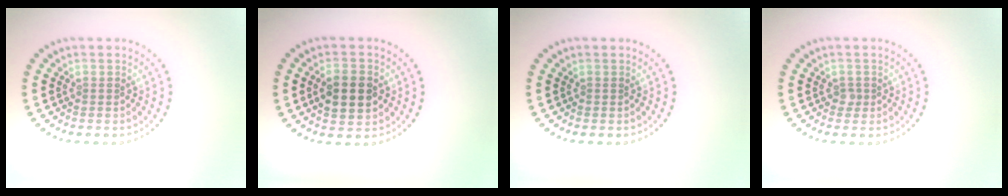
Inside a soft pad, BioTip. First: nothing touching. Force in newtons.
{"total": 4.7, "press": 4.7, "slide": 0.1}
{"total": 0.0}
{"total": 0.8, "press": 0.5, "slide": 0.6}